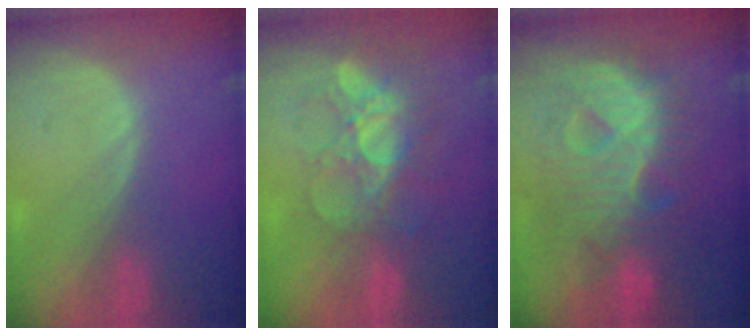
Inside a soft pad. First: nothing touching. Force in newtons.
{"total": 9.8, "press": 8.6, "slide": 4.7}
{"total": 12.7, "press": 12.7, "slide": 1.3}